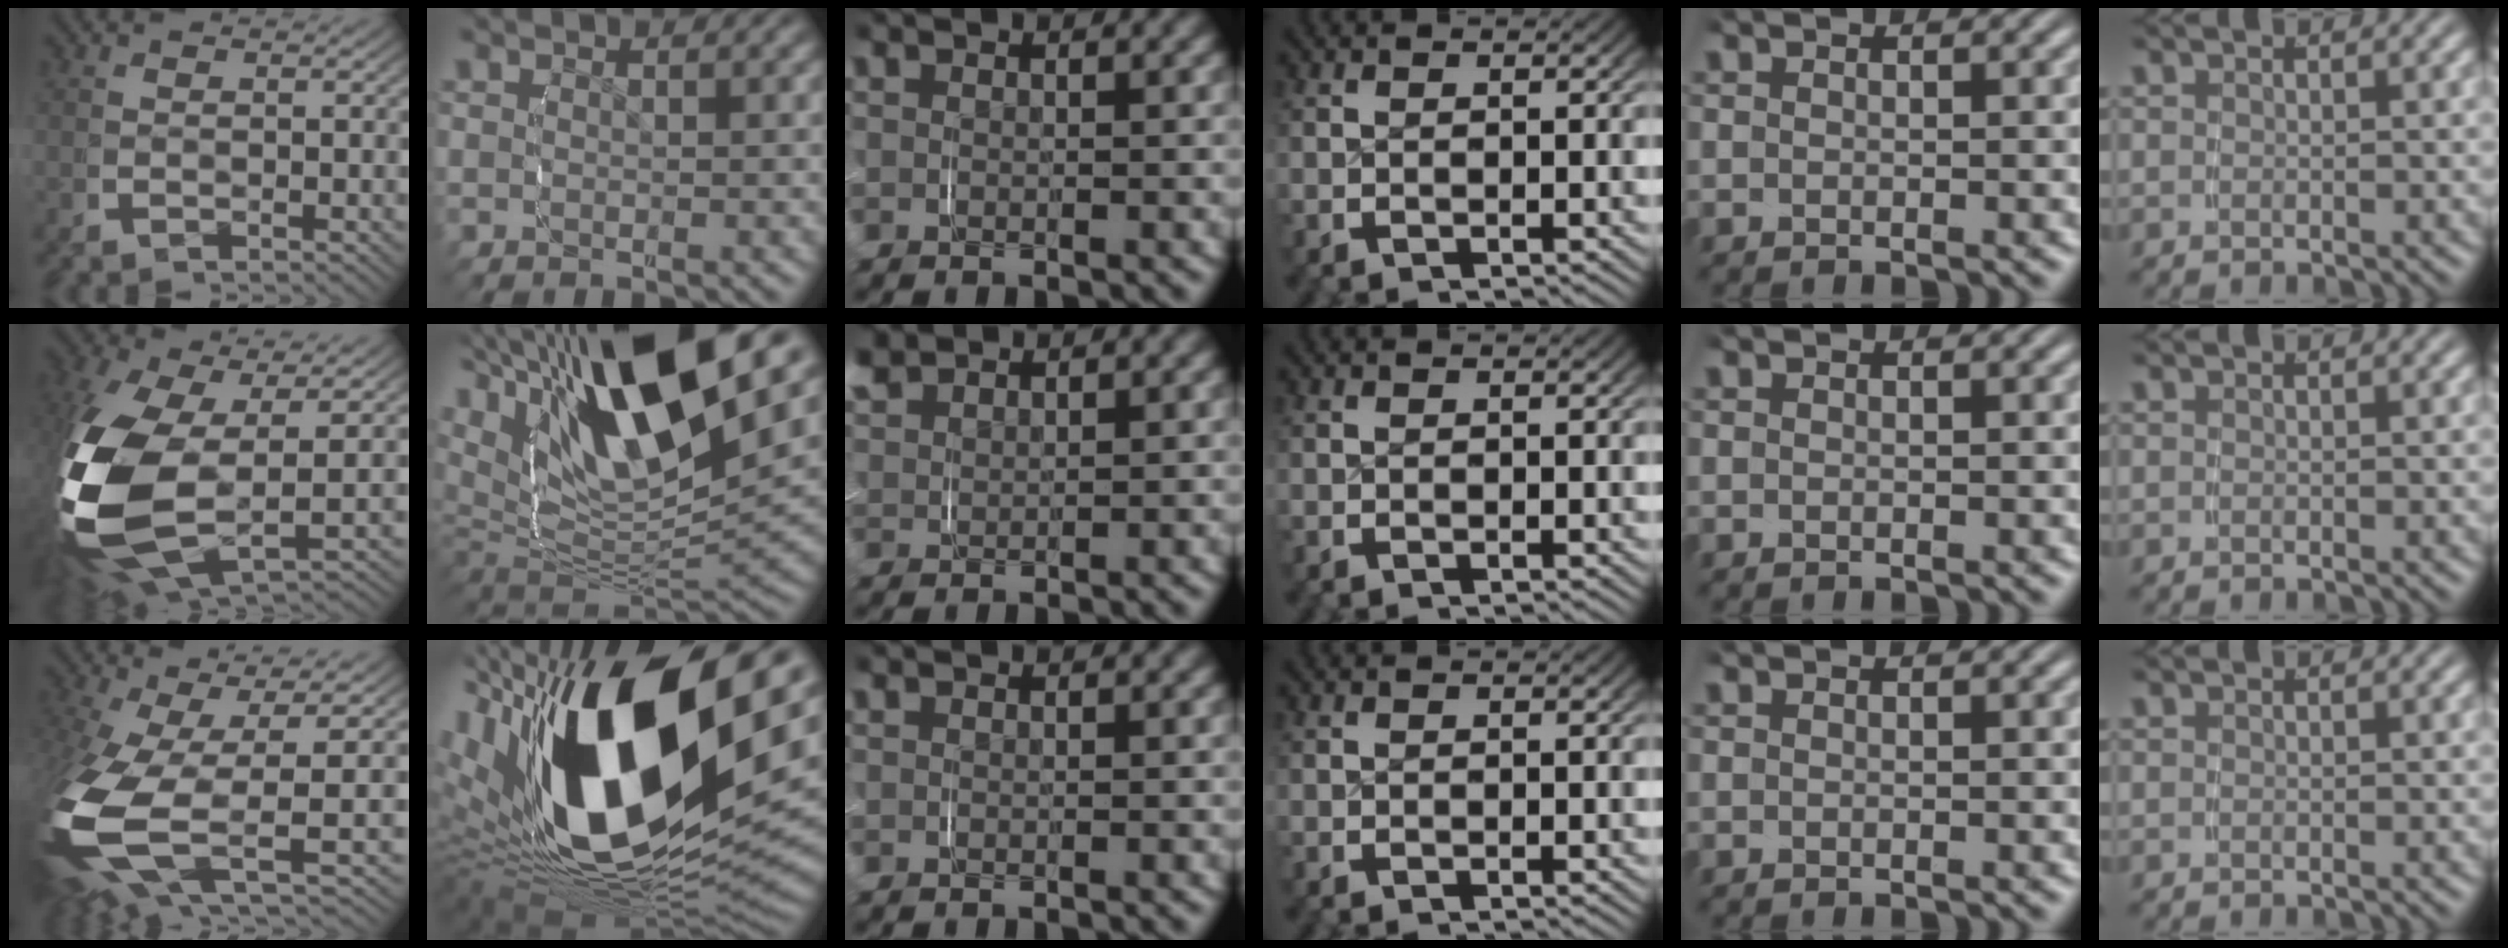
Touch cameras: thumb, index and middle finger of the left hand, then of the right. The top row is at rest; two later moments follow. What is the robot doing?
{"motion": "grasp_and_lifting", "object": "knife"}